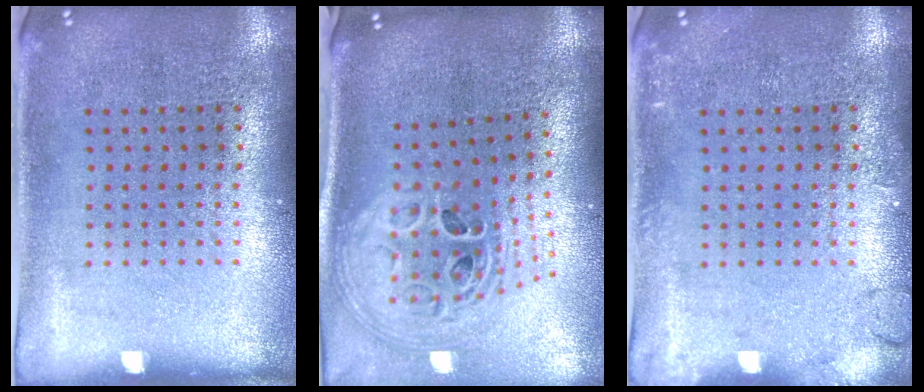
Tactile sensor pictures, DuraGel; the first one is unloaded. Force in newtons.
{"total": 2.9, "press": 2.0, "slide": 2.0}
{"total": 1.7, "press": 1.7, "slide": 0.3}